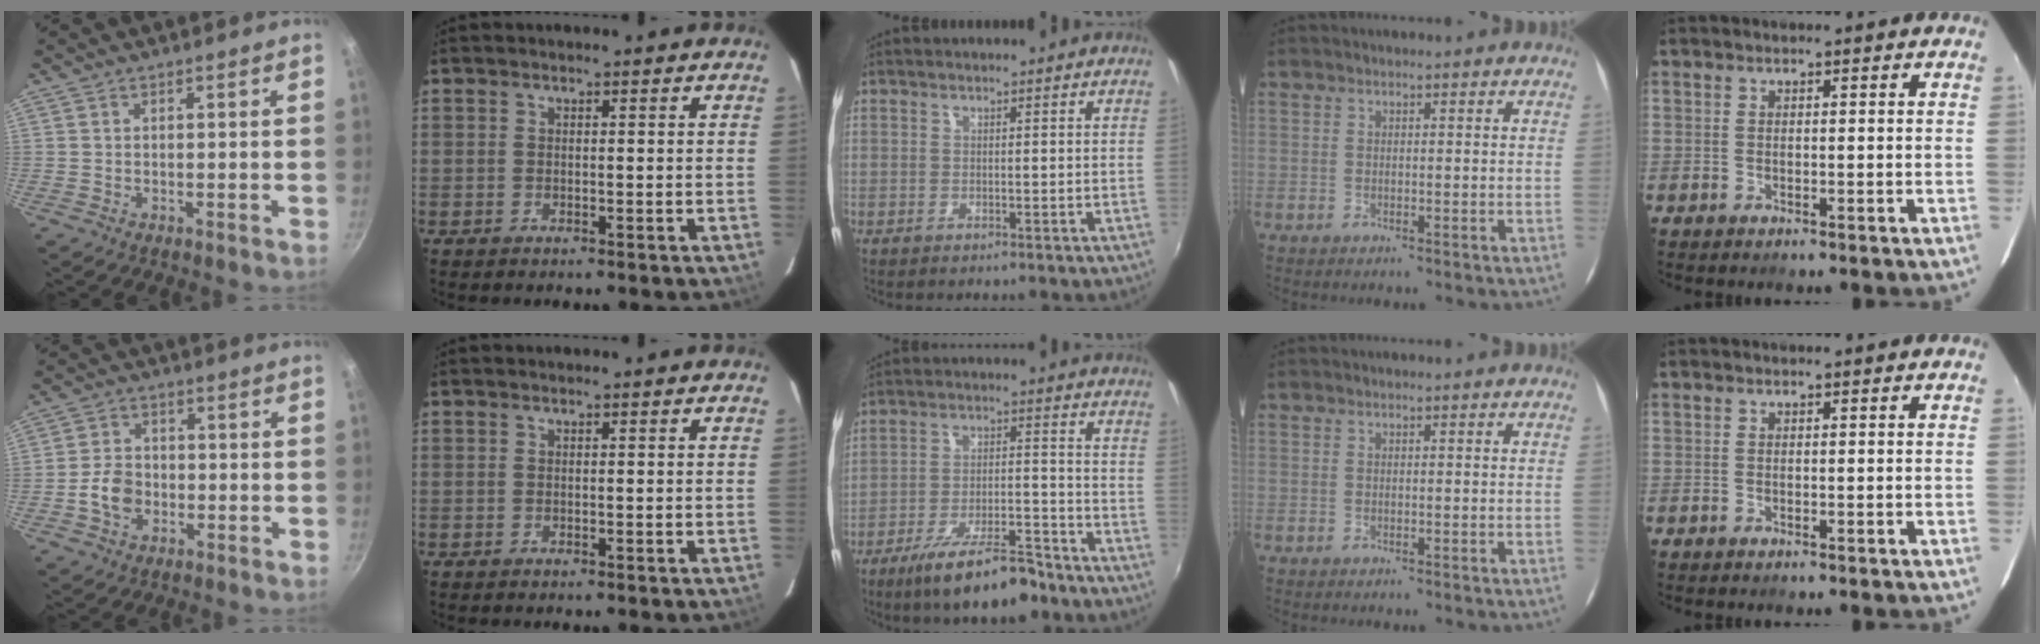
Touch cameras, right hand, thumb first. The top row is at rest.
{"thumb": {"total": 6.5, "force": [-1.8, 4.9, 3.8], "torque": [-0.055, 0.022, -0.039]}, "middle": {"total": 13.0, "force": [-9.9, 3.3, 7.9], "torque": [-0.154, -0.011, -0.159]}}